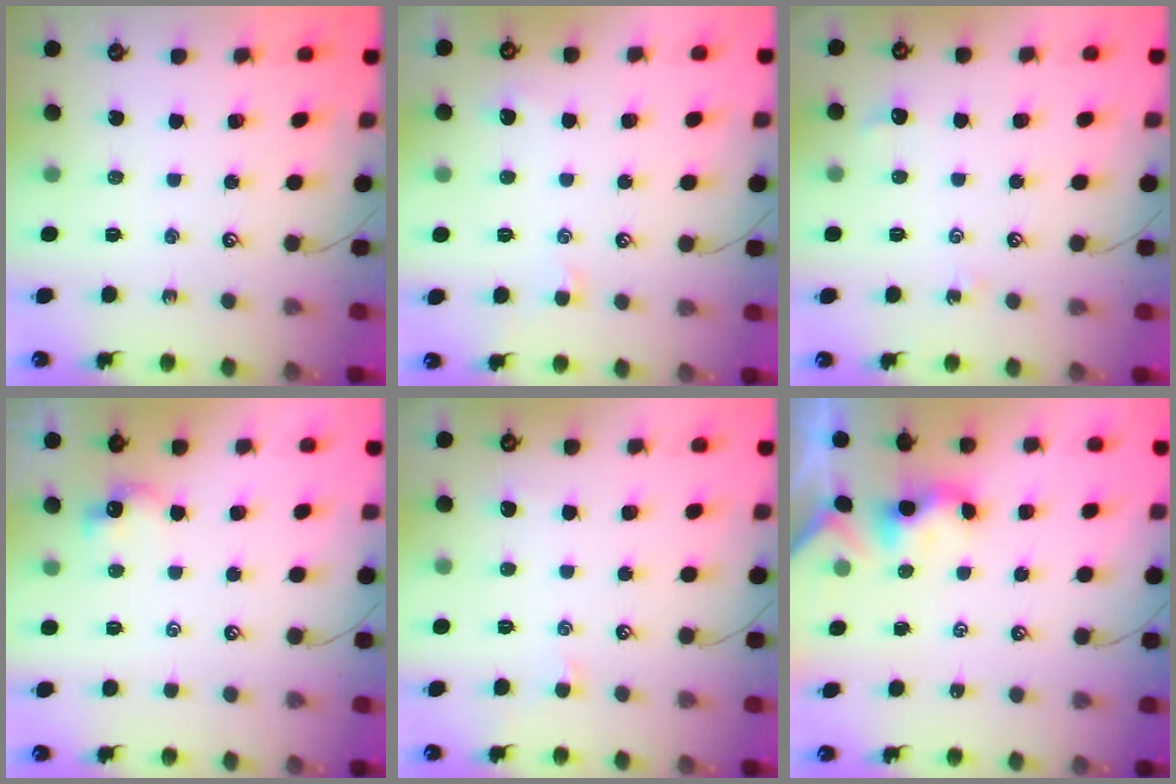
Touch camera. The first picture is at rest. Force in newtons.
{"total": 1.0, "press": 0.9, "slide": 0.4}
{"total": 2.5, "press": 2.4, "slide": 0.6}
{"total": 2.1, "press": 2.1, "slide": 0.3}
{"total": 2.0, "press": 2.0, "slide": 0.3}
{"total": 1.1, "press": 1.0, "slide": 0.4}